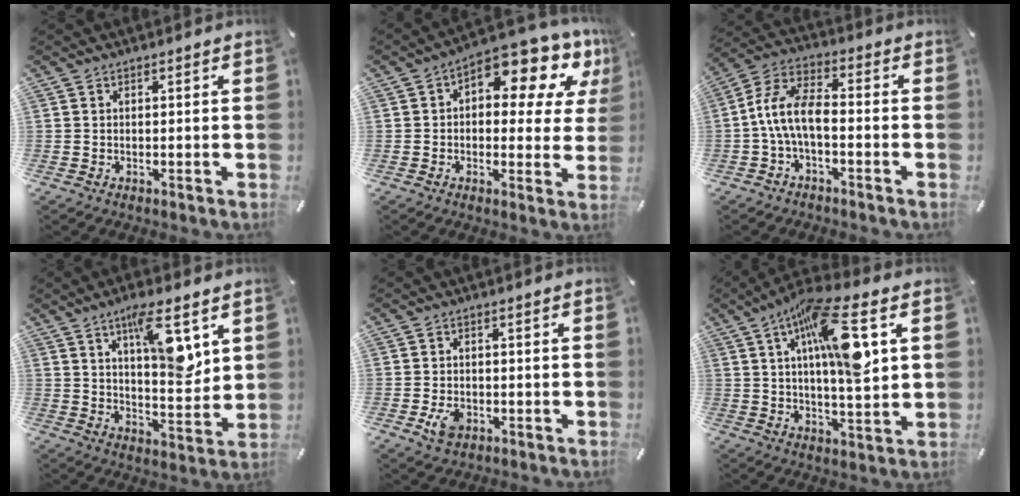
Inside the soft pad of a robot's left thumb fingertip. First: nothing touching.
{"total": 13.2, "force": [7.4, 6.0, 9.1], "torque": [-0.120, -0.061, 0.122]}
{"total": 9.6, "force": [-2.8, 4.9, 7.8], "torque": [-0.168, 0.009, -0.053]}
{"total": 13.2, "force": [6.4, 4.7, 10.6], "torque": [-0.153, -0.034, 0.105]}
{"total": 4.2, "force": [-1.6, 2.9, 2.5], "torque": [-0.061, 0.002, -0.032]}
{"total": 16.5, "force": [5.8, 4.6, 14.8], "torque": [-0.254, -0.018, 0.085]}